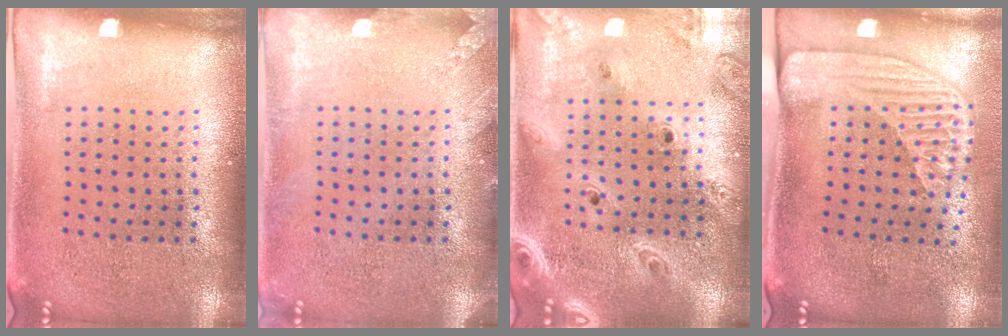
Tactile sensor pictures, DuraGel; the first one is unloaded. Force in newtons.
{"total": 1.3, "press": 1.3, "slide": 0.2}
{"total": 2.8, "press": 2.4, "slide": 1.4}
{"total": 2.3, "press": 1.8, "slide": 1.5}